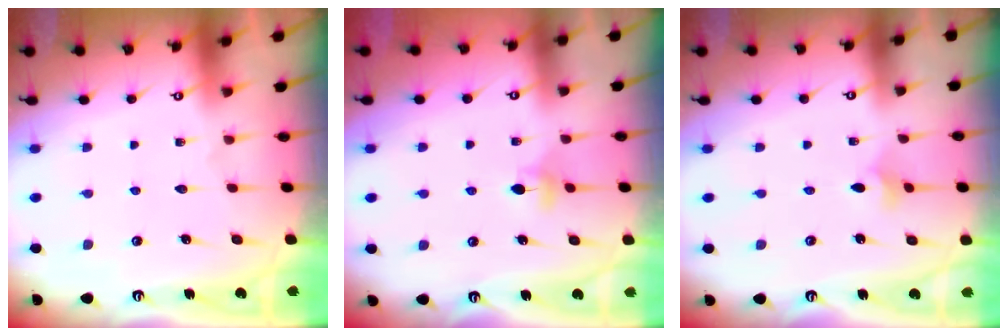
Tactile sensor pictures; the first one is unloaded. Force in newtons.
{"total": 4.0, "press": 3.9, "slide": 0.8}
{"total": 2.9, "press": 2.9, "slide": 0.5}